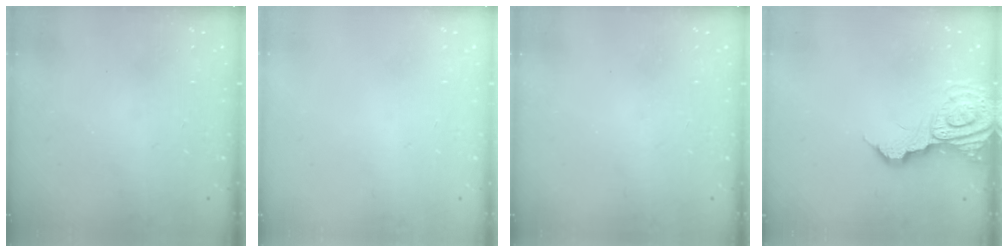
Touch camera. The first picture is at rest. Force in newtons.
{"total": 0.0}
{"total": 0.0}
{"total": 13.5, "press": 13.4, "slide": 1.5}